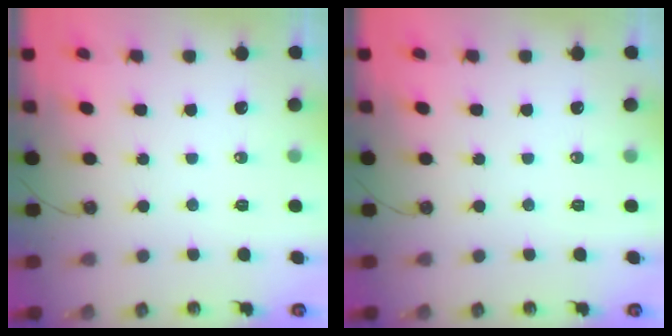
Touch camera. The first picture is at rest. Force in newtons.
{"total": 0.0}